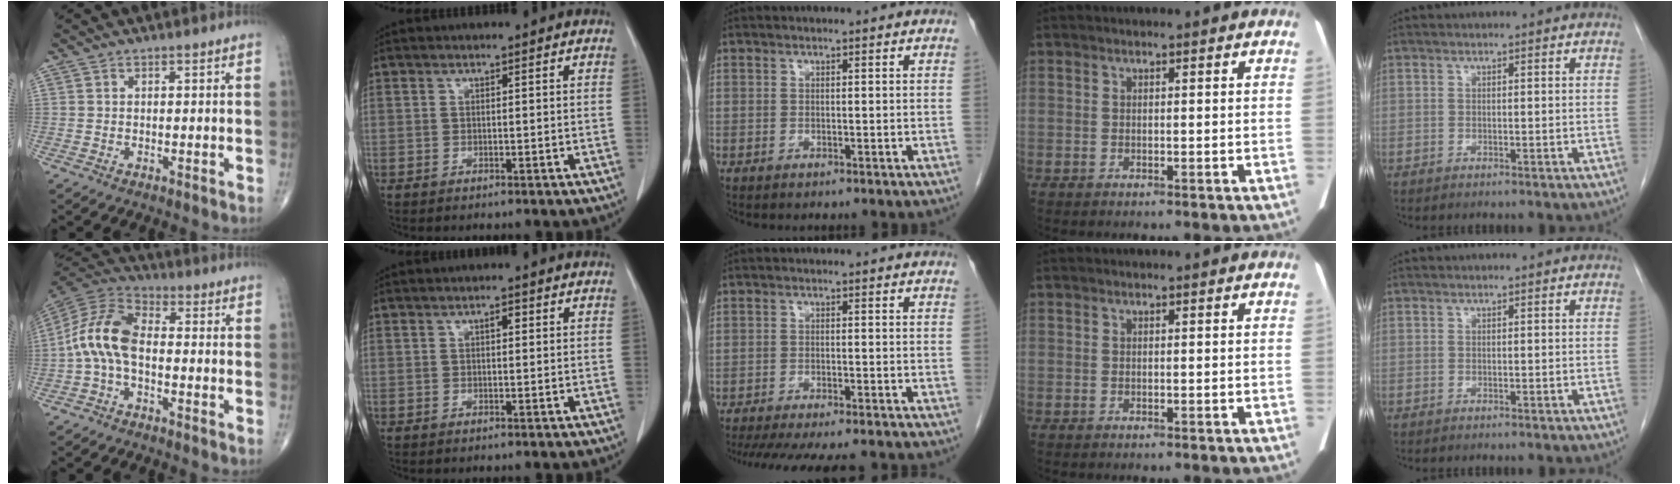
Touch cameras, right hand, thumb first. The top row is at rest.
{"thumb": {"total": 11.1, "force": [-1.5, 6.0, 9.2], "torque": [-0.186, 0.034, -0.041]}, "index": {"total": 1.2, "force": [0.4, 0.5, 1.0], "torque": [-0.016, 0.003, 0.004]}, "middle": {"total": 16.3, "force": [-14.2, 2.6, 7.4], "torque": [-0.145, -0.028, -0.192]}}